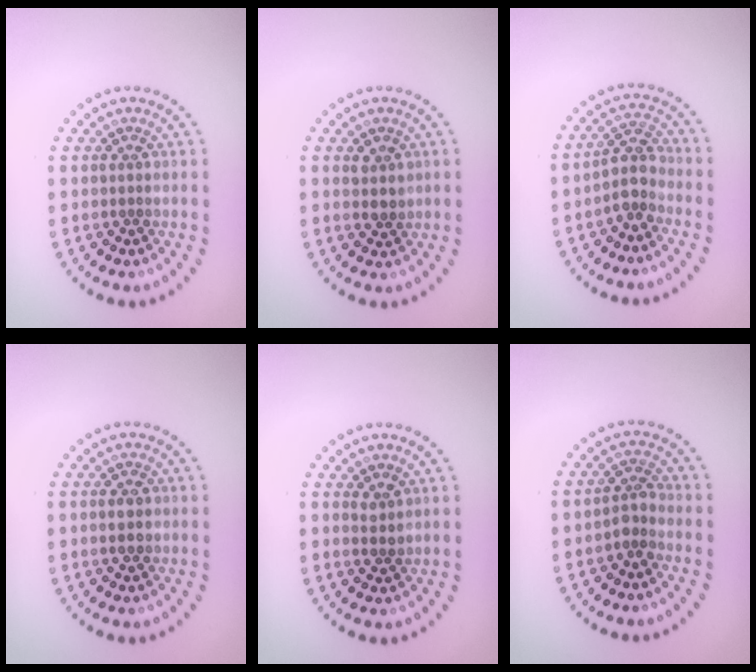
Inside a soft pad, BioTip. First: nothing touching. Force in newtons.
{"total": 1.7, "press": 1.5, "slide": 0.9}
{"total": 2.7, "press": 2.2, "slide": 1.5}
{"total": 2.0, "press": 2.0, "slide": 0.1}
{"total": 0.9, "press": 0.8, "slide": 0.4}
{"total": 1.9, "press": 1.5, "slide": 1.2}